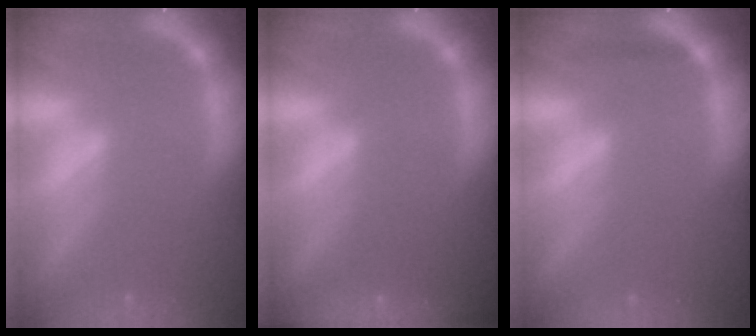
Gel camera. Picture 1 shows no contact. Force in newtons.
{"total": 5.5}
{"total": 0.9}